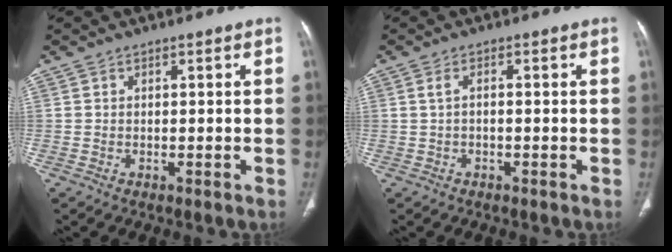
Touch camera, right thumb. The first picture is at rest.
{"total": 1.5, "force": [0.0, 0.7, 1.4], "torque": [-0.029, 0.006, 0.000]}